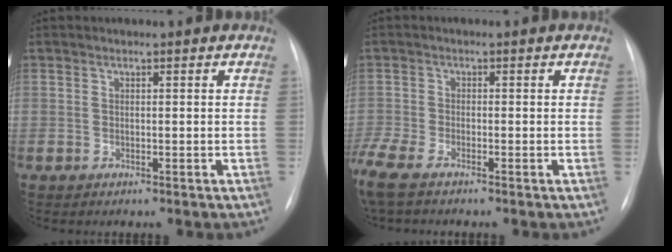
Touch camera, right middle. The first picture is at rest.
{"total": 7.8, "force": [-6.9, -0.5, 3.7], "torque": [-0.092, -0.015, -0.138]}